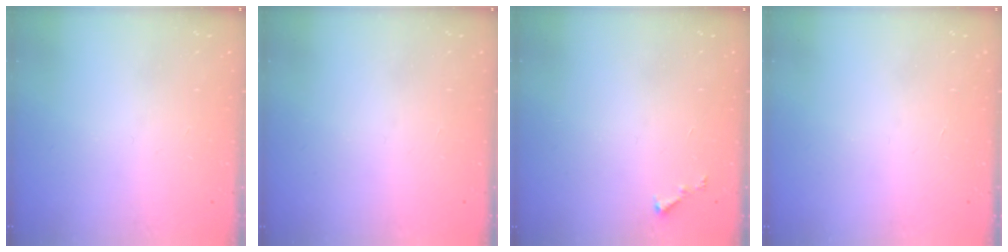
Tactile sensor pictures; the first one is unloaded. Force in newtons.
{"total": 1.5, "press": 1.5, "slide": 0.1}
{"total": 3.3, "press": 3.3, "slide": 0.3}
{"total": 1.6, "press": 1.5, "slide": 0.1}